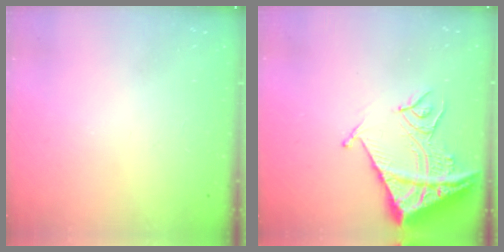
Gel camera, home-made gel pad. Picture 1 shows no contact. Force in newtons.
{"total": 14.1, "press": 14.0, "slide": 1.6}